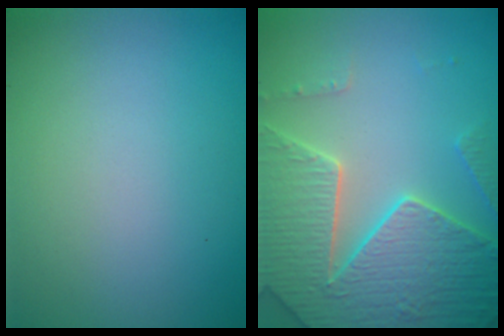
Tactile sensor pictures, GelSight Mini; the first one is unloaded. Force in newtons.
{"total": 7.5, "press": 7.3, "slide": 1.9}